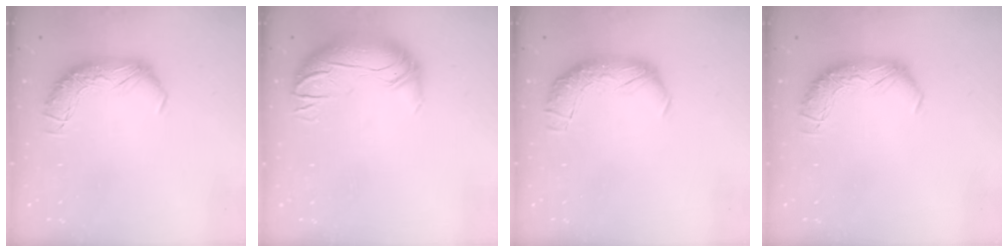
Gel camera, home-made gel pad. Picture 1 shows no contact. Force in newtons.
{"total": 3.0, "press": 0.4, "slide": 2.9}
{"total": 2.3, "press": 1.1, "slide": 2.1}
{"total": 0.0}